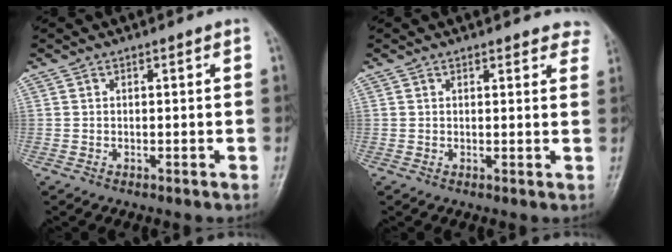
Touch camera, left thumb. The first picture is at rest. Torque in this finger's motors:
{"motor_torque": [-0.05, -0.03, -0.07, -0.22, 0.04]}